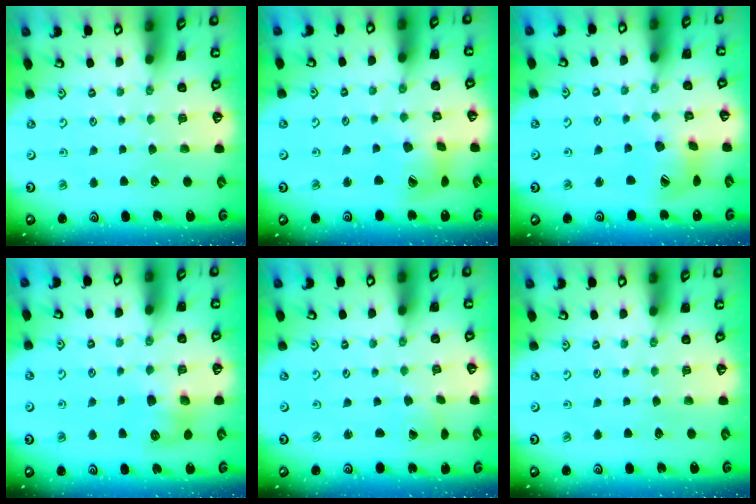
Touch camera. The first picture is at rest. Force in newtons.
{"total": 10.5, "press": 10.4, "slide": 1.3}
{"total": 12.9, "press": 12.8, "slide": 1.4}
{"total": 8.9, "press": 8.9, "slide": 0.7}
{"total": 1.3, "press": 1.2, "slide": 0.4}
{"total": 0.0}